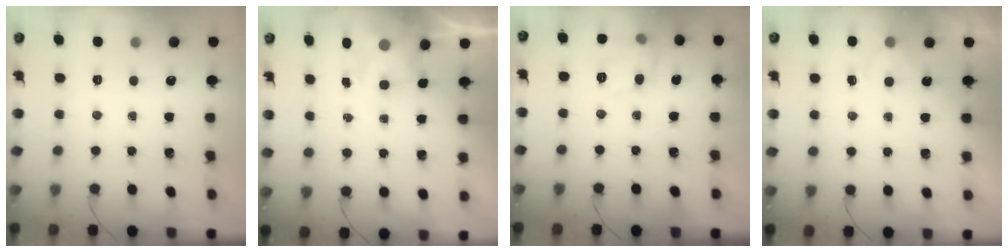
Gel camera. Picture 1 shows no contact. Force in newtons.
{"total": 2.0, "press": 1.9, "slide": 0.5}
{"total": 10.0, "press": 9.9, "slide": 1.2}
{"total": 2.0, "press": 1.5, "slide": 1.3}